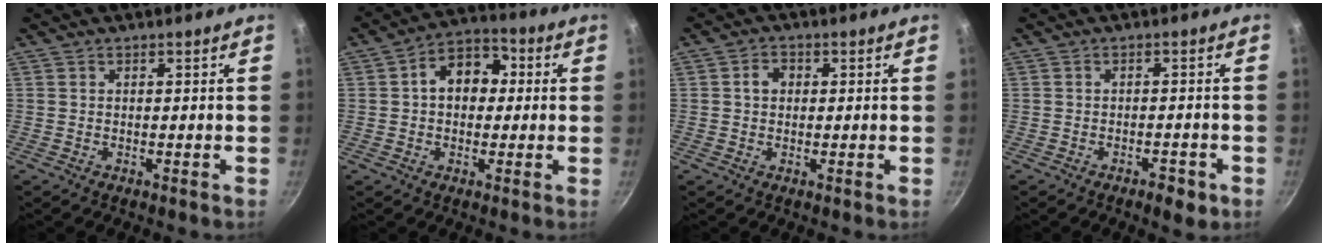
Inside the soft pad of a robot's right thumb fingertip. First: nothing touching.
{"total": 10.0, "force": [1.2, 7.4, 6.7], "torque": [-0.058, 0.026, 0.001]}
{"total": 2.8, "force": [0.4, 2.3, 1.6], "torque": [-0.013, 0.008, 0.004]}
{"total": 3.6, "force": [-2.0, 1.5, 2.6], "torque": [-0.031, 0.017, -0.023]}